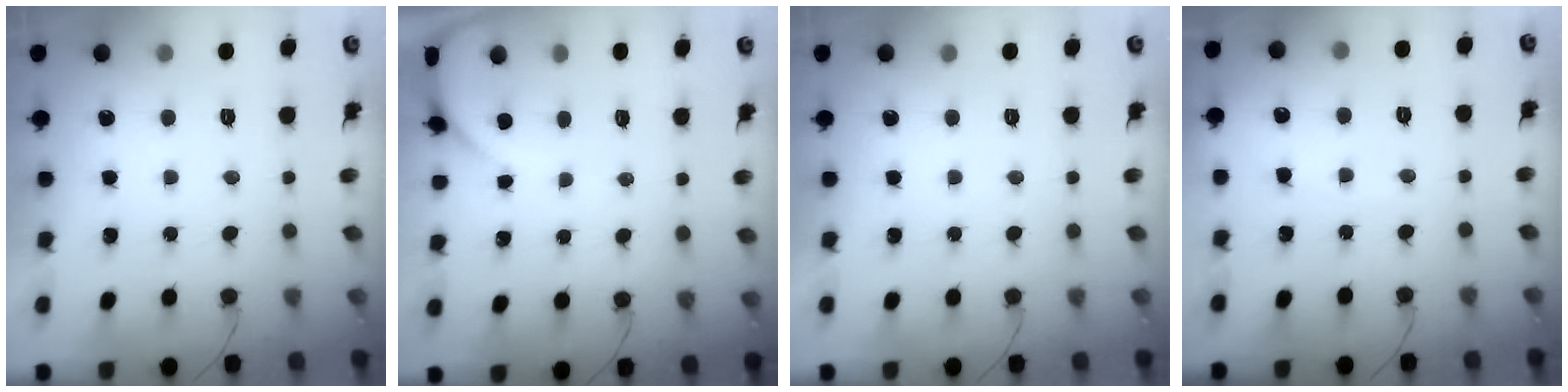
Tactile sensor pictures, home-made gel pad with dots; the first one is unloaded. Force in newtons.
{"total": 0.0}
{"total": 0.0}
{"total": 2.5, "press": 2.5, "slide": 0.3}